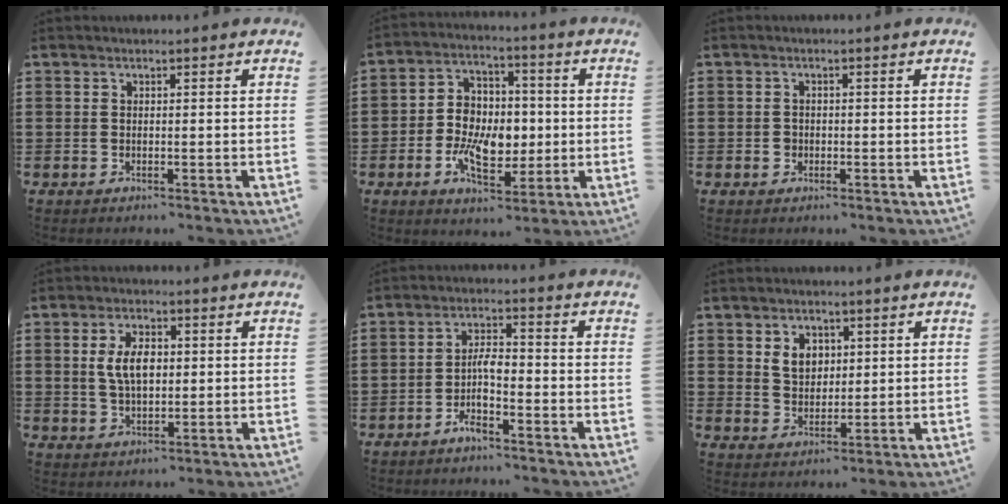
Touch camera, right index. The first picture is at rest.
{"total": 8.9, "force": [-1.4, 6.2, 6.3], "torque": [-0.121, 0.008, -0.028]}
{"total": 1.1, "force": [-0.4, 1.0, 0.4], "torque": [-0.010, 0.002, -0.008]}
{"total": 6.1, "force": [0.7, 3.2, 5.1], "torque": [-0.104, 0.006, 0.007]}
{"total": 4.7, "force": [-2.2, 1.3, 3.9], "torque": [-0.083, 0.008, -0.047]}
{"total": 4.3, "force": [1.5, 3.4, 2.2], "torque": [-0.056, 0.011, 0.025]}